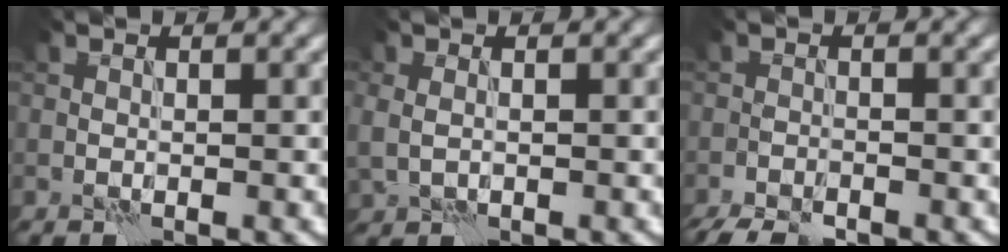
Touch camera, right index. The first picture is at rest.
{"total": 1.6, "force": [0.1, 1.1, 1.1], "torque": [-0.026, -0.002, 0.010]}
{"total": 3.1, "force": [-2.7, 0.7, 1.3], "torque": [-0.025, -0.007, -0.054]}